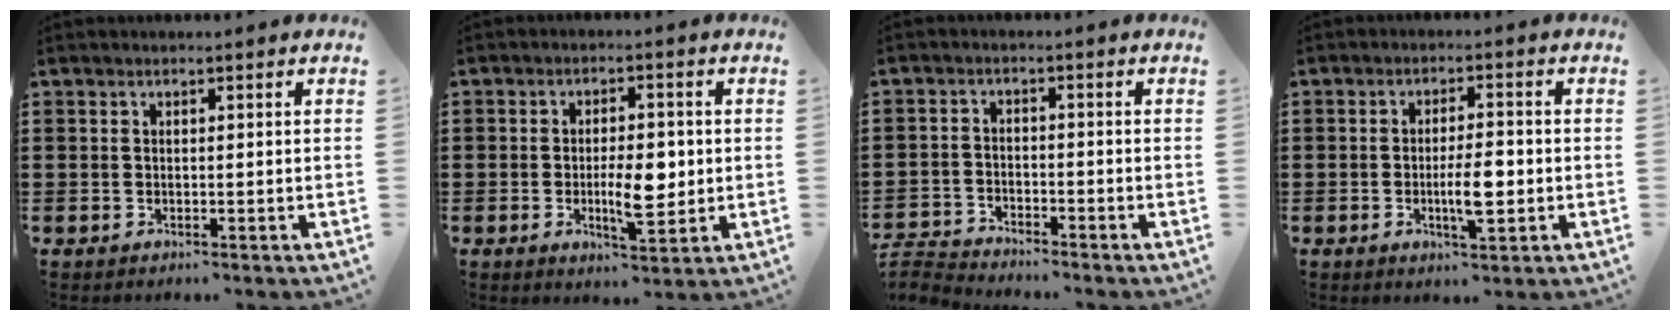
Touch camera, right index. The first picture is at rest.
{"total": 6.8, "force": [-0.7, 2.9, 6.1], "torque": [-0.092, 0.003, -0.015]}
{"total": 3.2, "force": [-3.2, 0.2, -0.1], "torque": [-0.012, -0.003, -0.072]}
{"total": 6.0, "force": [-1.1, 1.7, 5.7], "torque": [-0.104, 0.001, -0.021]}